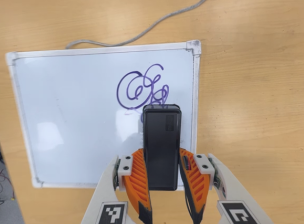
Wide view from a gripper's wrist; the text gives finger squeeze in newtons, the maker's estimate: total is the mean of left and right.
{"total": 5.9, "left": 4.0, "right": 7.7}